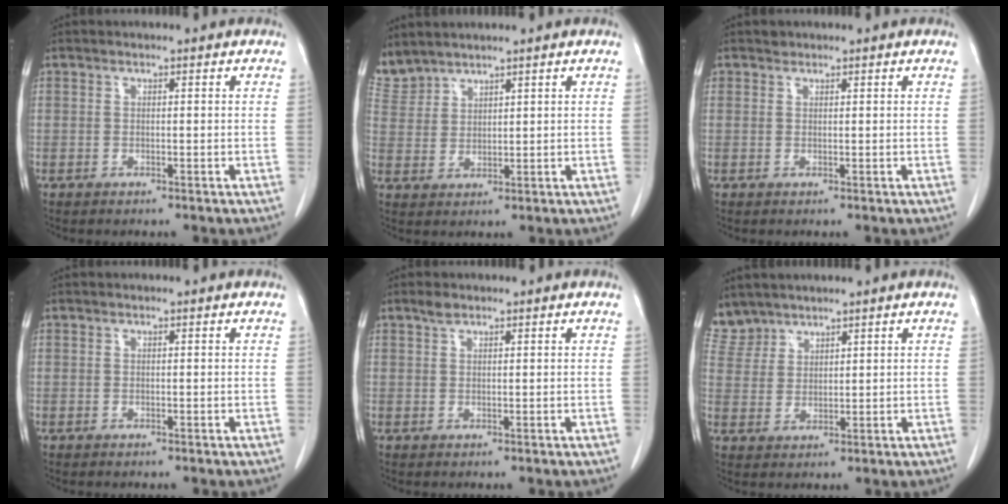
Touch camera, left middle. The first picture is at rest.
{"total": 4.2, "force": [4.1, 0.8, -0.2], "torque": [-0.006, 0.008, 0.096]}
{"total": 0.7, "force": [0.6, 0.3, -0.1], "torque": [-0.001, 0.000, 0.008]}
{"total": 0.0}
{"total": 1.3, "force": [1.0, 0.5, 0.6], "torque": [-0.015, 0.003, 0.020]}
{"total": 4.5, "force": [4.2, 1.7, -0.5], "torque": [0.009, 0.006, 0.094]}